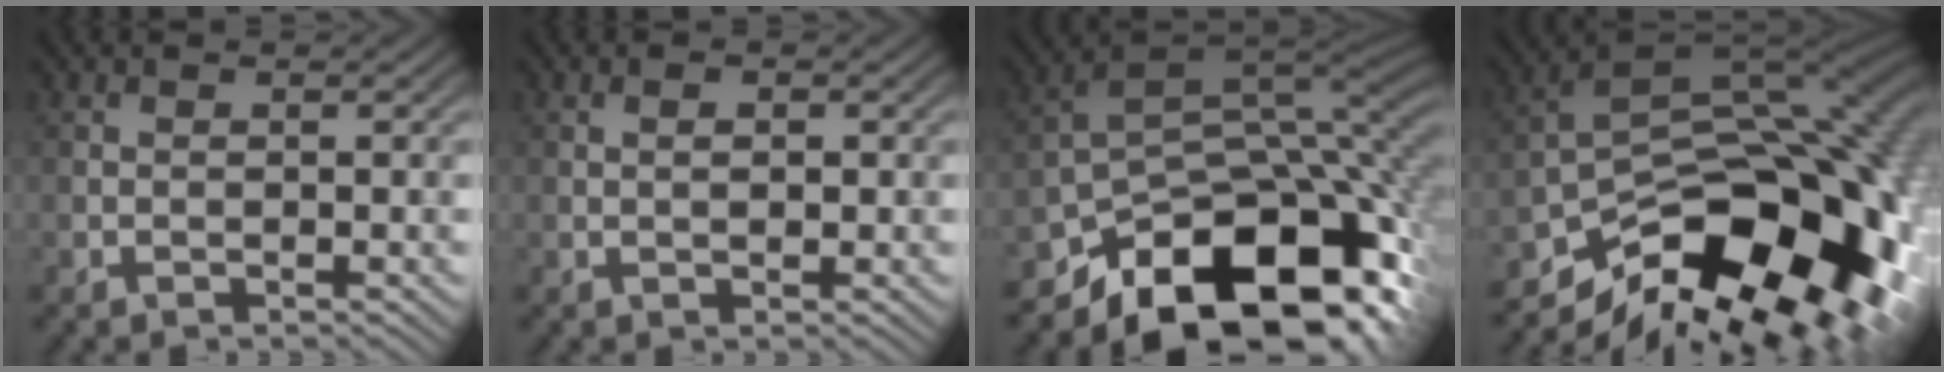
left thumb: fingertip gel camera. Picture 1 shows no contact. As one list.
[{"total": 1.5, "force": [0.3, 0.8, 1.3], "torque": [-0.010, -0.006, 0.005]}, {"total": 17.1, "force": [-9.5, 9.4, 10.8], "torque": [-0.152, -0.036, -0.149]}, {"total": 19.0, "force": [-9.2, 10.3, 13.1], "torque": [-0.191, -0.034, -0.132]}]